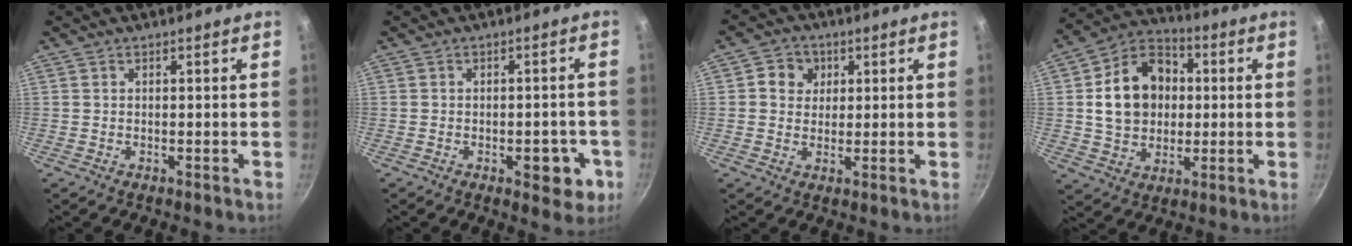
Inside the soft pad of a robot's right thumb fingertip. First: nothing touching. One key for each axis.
{"total": 6.8, "fx": -2.4, "fy": 3.6, "fz": 5.2, "tx": -0.038, "ty": 0.014, "tz": -0.025}
{"total": 5.1, "fx": 1.4, "fy": 4.6, "fz": 1.6, "tx": 0.008, "ty": -0.001, "tz": 0.012}
{"total": 15.7, "fx": 1.6, "fy": 12.4, "fz": 9.4, "tx": -0.130, "ty": 0.026, "tz": 0.023}